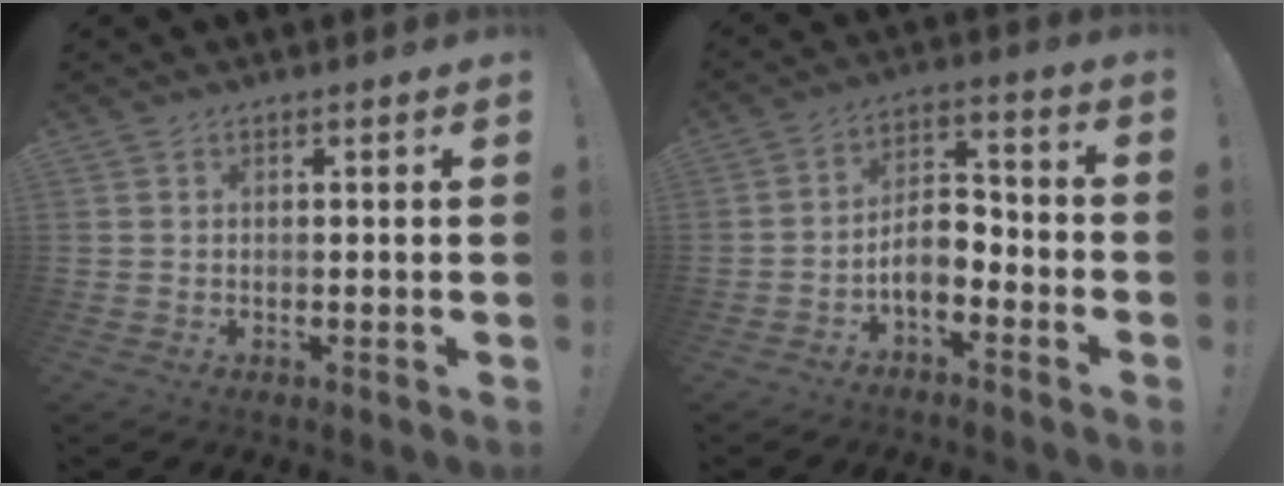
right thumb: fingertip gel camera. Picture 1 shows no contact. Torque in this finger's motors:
{"motor_torque": [0.84, 0.97, 0.57, -0.81, 0.02]}